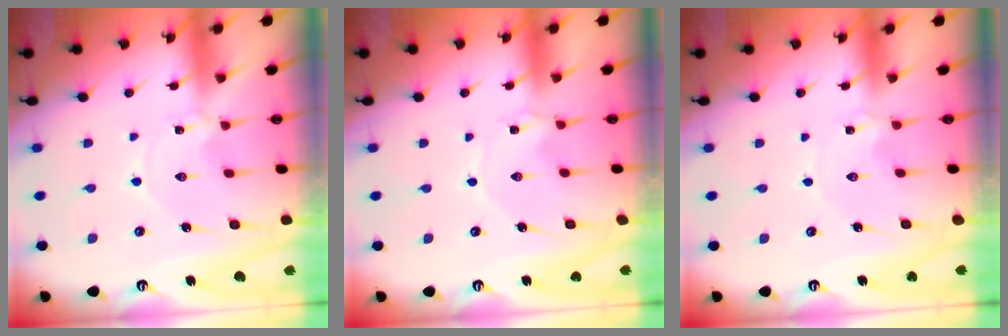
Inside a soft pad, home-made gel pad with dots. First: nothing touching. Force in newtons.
{"total": 0.0}
{"total": 1.1, "press": 1.1, "slide": 0.2}